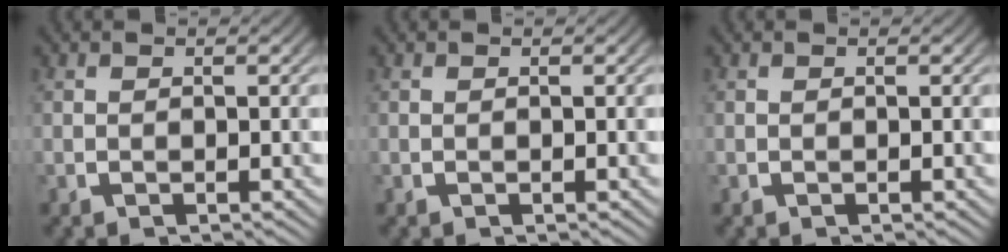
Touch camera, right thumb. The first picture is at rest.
{"total": 0.0}
{"total": 0.0}